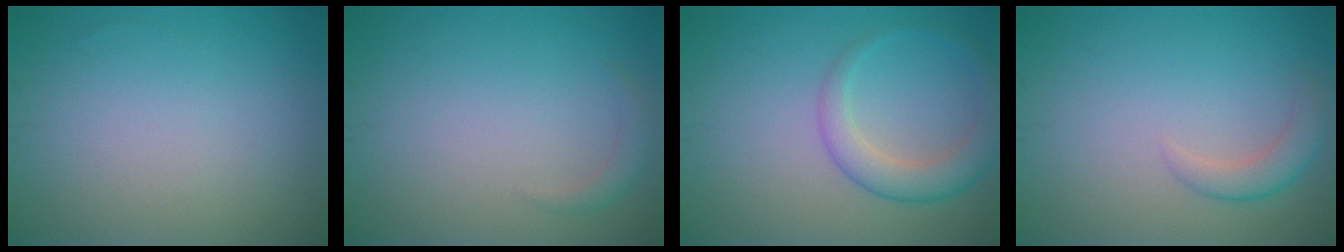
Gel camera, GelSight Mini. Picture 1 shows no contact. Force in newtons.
{"total": 1.2, "press": 1.2, "slide": 0.2}
{"total": 2.9, "press": 2.8, "slide": 0.1}
{"total": 2.2, "press": 2.2, "slide": 0.1}